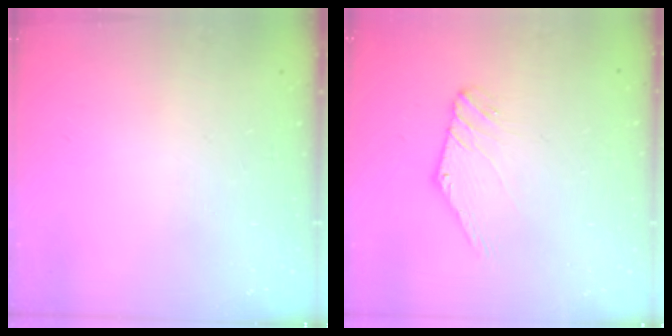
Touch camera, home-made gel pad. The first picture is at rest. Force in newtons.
{"total": 0.0}